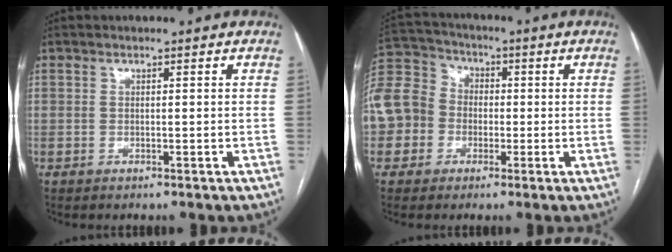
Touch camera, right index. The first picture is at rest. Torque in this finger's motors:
{"motor_torque": [2.15, -0.01, 1.05, 0.21]}